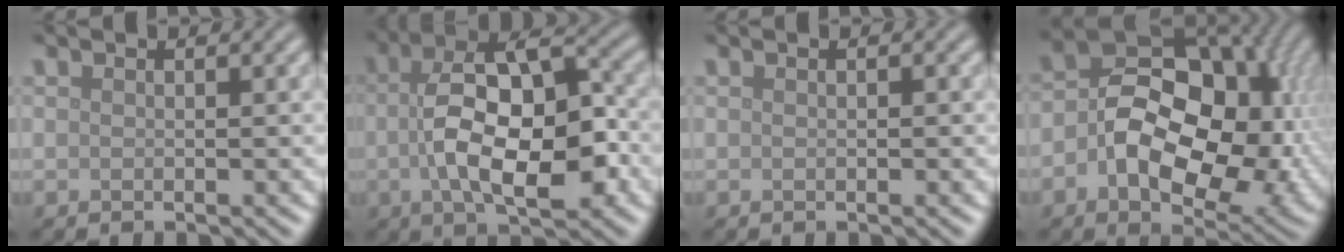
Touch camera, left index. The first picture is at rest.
{"total": 10.7, "force": [-1.4, 5.0, 9.4], "torque": [-0.156, -0.003, -0.020]}
{"total": 0.7, "force": [0.1, 0.3, 0.6], "torque": [-0.010, -0.002, 0.000]}
{"total": 14.6, "force": [-1.5, 9.5, 11.0], "torque": [-0.156, -0.006, -0.023]}